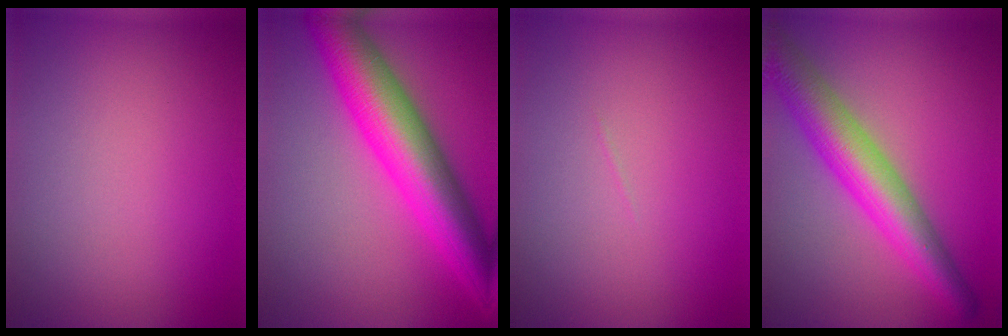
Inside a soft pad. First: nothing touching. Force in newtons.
{"total": 10.3, "press": 10.3, "slide": 0.2}
{"total": 0.0}
{"total": 7.4, "press": 7.4, "slide": 0.5}